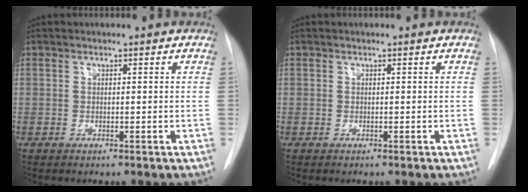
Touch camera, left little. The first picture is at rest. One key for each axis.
{"total": 0.0}